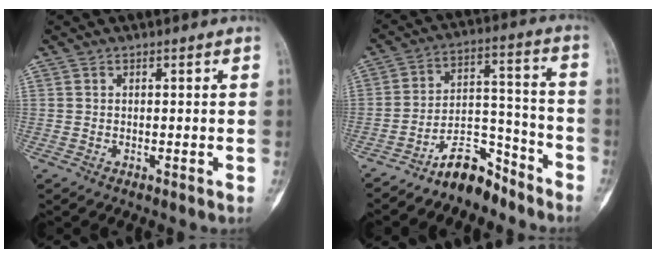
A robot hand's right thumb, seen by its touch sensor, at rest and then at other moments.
{"total": 10.0, "force": [-8.3, 4.2, 3.9], "torque": [-0.044, 0.099, -0.150]}